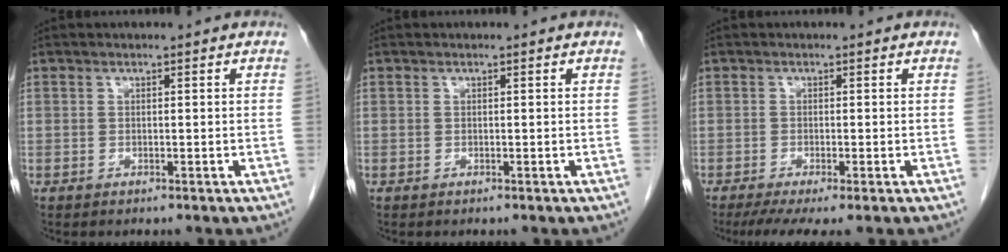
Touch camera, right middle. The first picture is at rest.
{"total": 0.0}
{"total": 5.2, "force": [-3.6, 0.5, 3.7], "torque": [-0.056, -0.015, -0.059]}